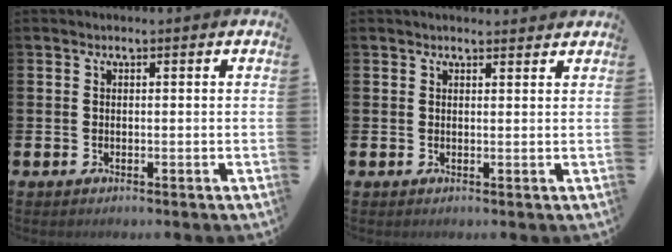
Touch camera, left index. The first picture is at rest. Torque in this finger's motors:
{"motor_torque": [0.68, -1.18, 0.07, -0.02]}